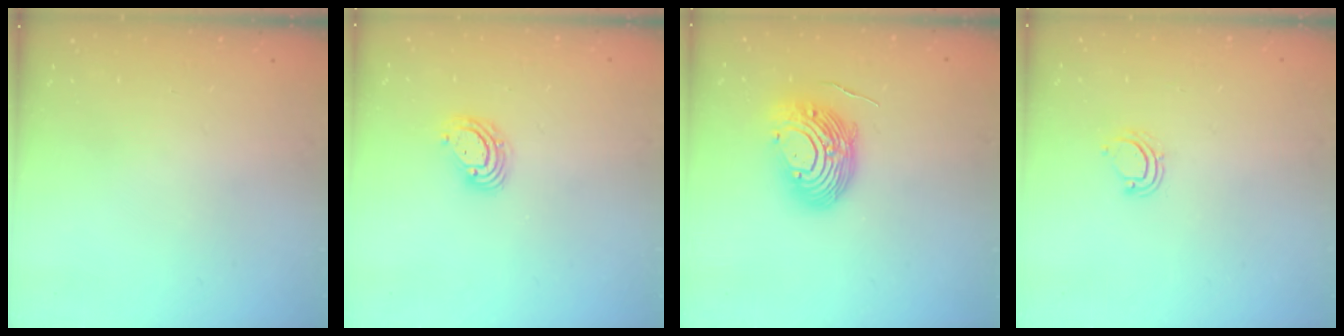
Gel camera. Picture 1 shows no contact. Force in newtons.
{"total": 5.7, "press": 5.6, "slide": 0.8}
{"total": 13.4, "press": 13.3, "slide": 1.5}
{"total": 4.8, "press": 4.8, "slide": 0.4}